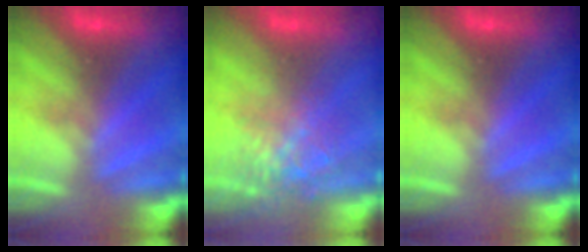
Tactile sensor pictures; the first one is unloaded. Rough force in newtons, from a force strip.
{"total": 3.4}
{"total": 0.0}